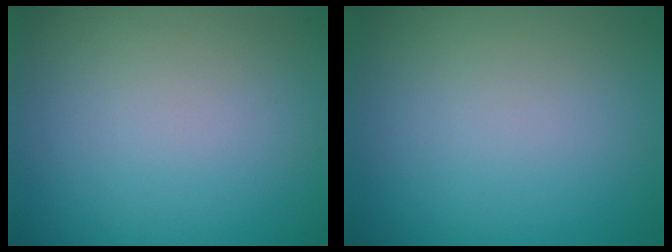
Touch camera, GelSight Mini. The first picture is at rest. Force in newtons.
{"total": 0.0}